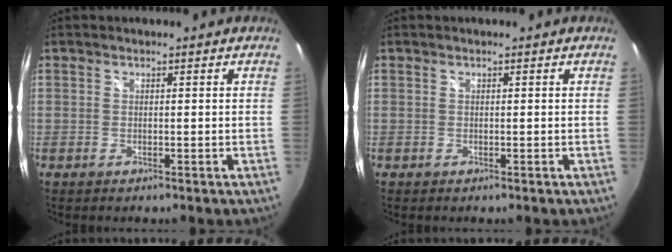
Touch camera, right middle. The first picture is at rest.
{"total": 0.0}